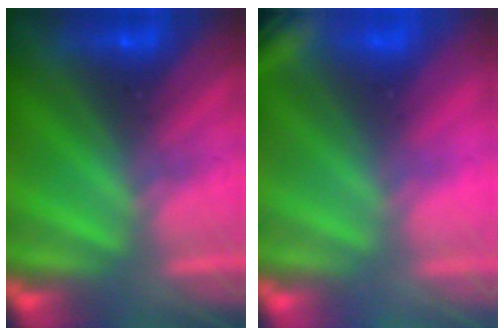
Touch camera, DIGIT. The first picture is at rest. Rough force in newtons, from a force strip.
{"total": 2.8}